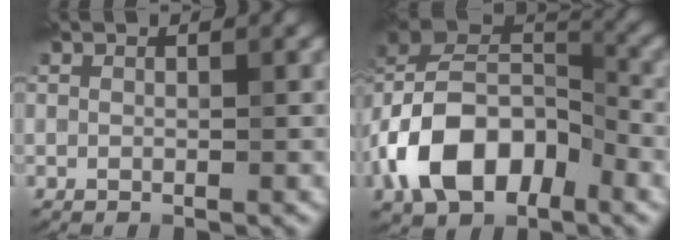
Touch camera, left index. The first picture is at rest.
{"total": 11.2, "force": [-4.2, 6.8, 7.8], "torque": [-0.148, 0.013, -0.092]}